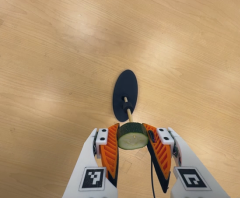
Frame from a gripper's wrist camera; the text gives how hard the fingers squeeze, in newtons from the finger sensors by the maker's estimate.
{"total": 11.8, "left": 11.2, "right": 12.4}